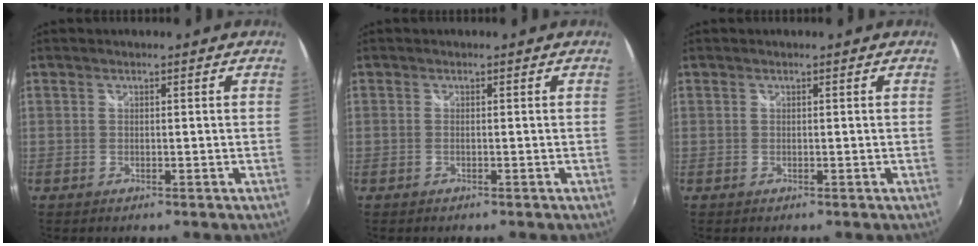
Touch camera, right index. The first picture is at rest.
{"total": 0.5, "force": [-0.2, 0.1, 0.5], "torque": [-0.011, -0.001, -0.006]}
{"total": 0.0}